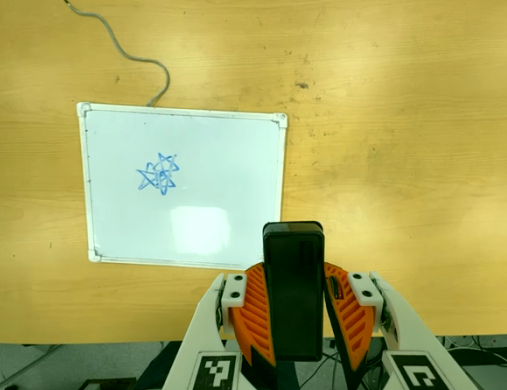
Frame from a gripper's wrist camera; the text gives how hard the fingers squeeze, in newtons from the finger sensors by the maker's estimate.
{"total": 9.7, "left": 7.9, "right": 11.5}